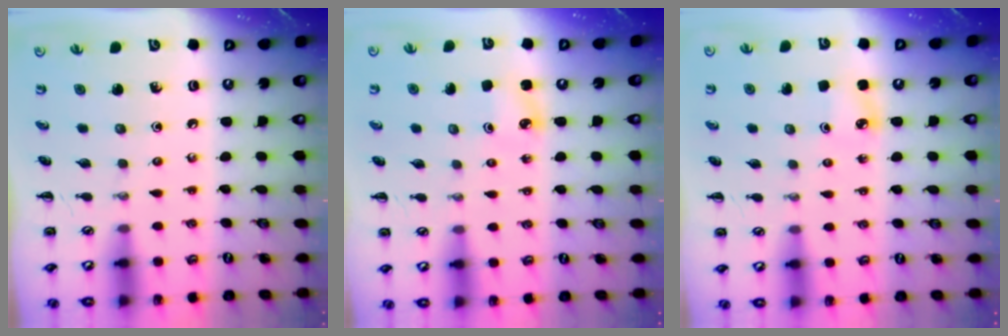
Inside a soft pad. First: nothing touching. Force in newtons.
{"total": 3.6, "press": 3.4, "slide": 1.1}
{"total": 4.4, "press": 4.3, "slide": 1.2}